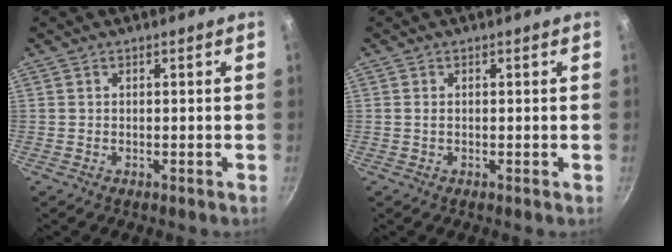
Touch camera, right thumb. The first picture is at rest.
{"total": 0.6, "force": [0.1, 0.1, 0.5], "torque": [-0.012, -0.001, 0.000]}